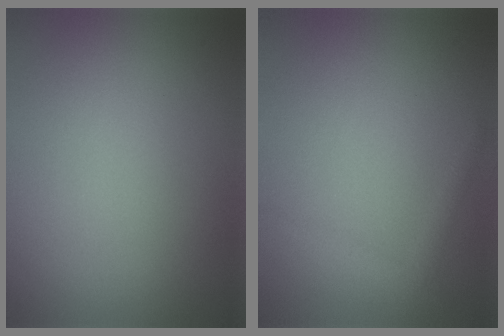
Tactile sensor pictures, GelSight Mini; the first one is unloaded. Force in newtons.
{"total": 1.6, "press": 1.6, "slide": 0.1}